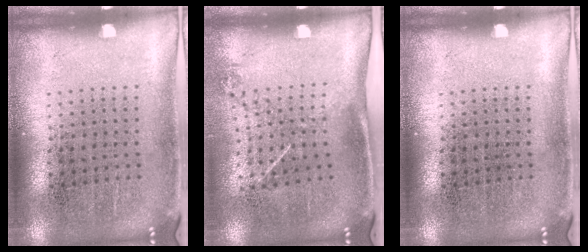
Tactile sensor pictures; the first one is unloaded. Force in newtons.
{"total": 1.3, "press": 0.9, "slide": 0.9}
{"total": 0.0}